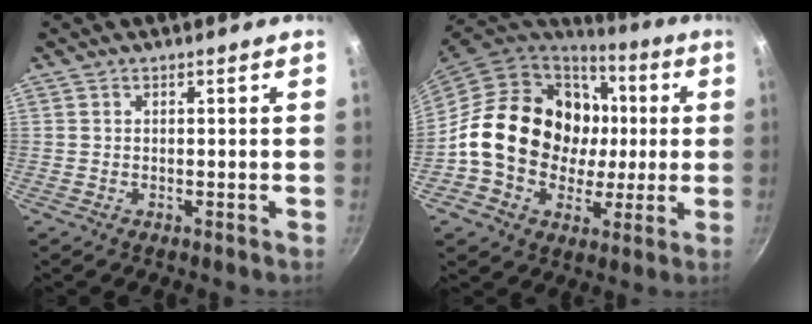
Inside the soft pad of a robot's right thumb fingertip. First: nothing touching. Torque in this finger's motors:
{"motor_torque": [0.54, 0.60, 1.32, -1.17, 0.24]}